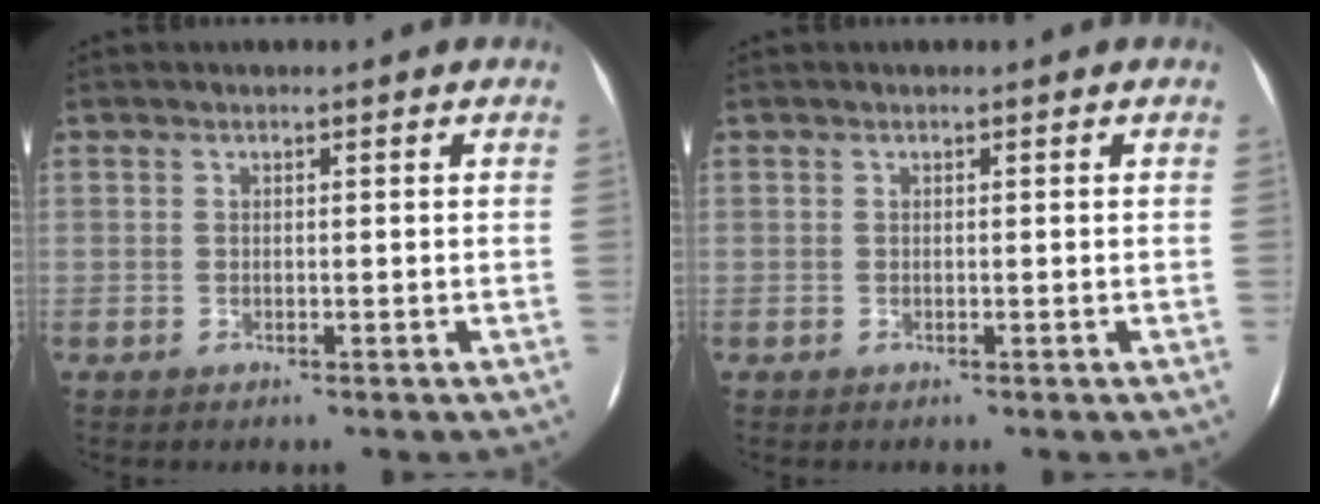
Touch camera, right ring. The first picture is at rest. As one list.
[{"total": 0.0}]